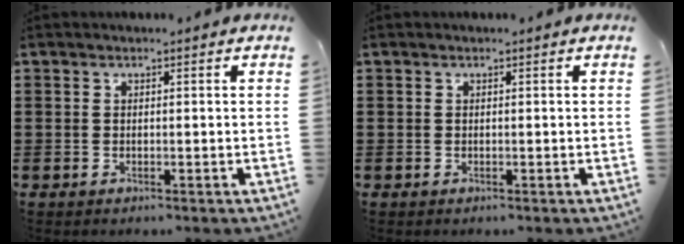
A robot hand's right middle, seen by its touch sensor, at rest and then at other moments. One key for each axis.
{"total": 0.0}